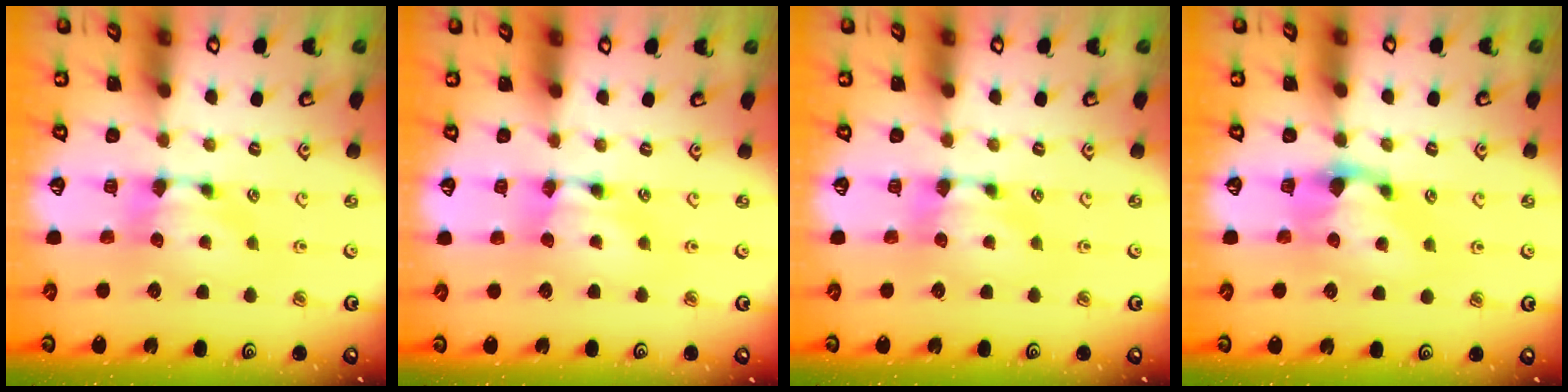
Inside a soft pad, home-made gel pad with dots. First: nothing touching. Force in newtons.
{"total": 1.7, "press": 1.6, "slide": 0.2}
{"total": 0.0}
{"total": 1.1, "press": 0.6, "slide": 0.9}